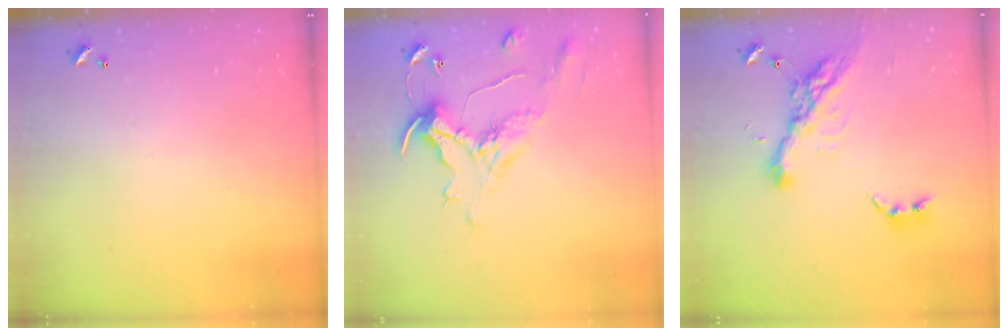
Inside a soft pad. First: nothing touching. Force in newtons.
{"total": 1.7, "press": 1.2, "slide": 1.1}
{"total": 15.2, "press": 15.1, "slide": 1.6}